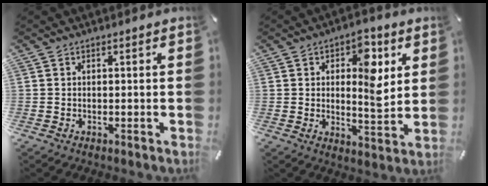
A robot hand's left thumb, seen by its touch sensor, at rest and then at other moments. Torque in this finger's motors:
{"motor_torque": [0.45, -0.05, 0.29, 0.08, 0.08]}